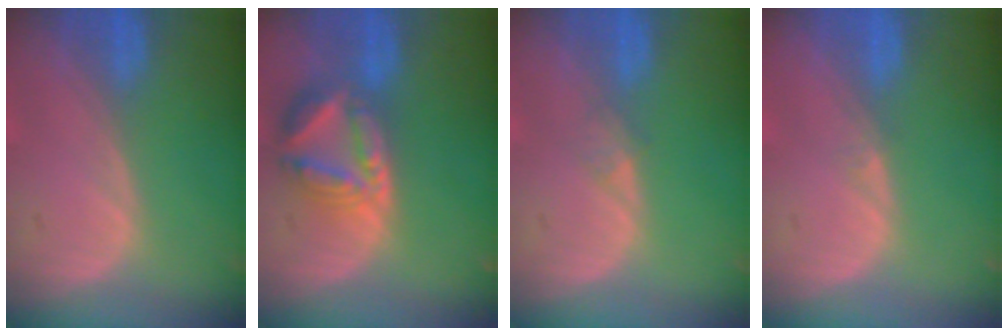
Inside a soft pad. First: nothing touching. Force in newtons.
{"total": 8.1, "press": 7.0, "slide": 4.0}
{"total": 1.1, "press": 1.0, "slide": 0.1}
{"total": 0.6, "press": 0.5, "slide": 0.4}